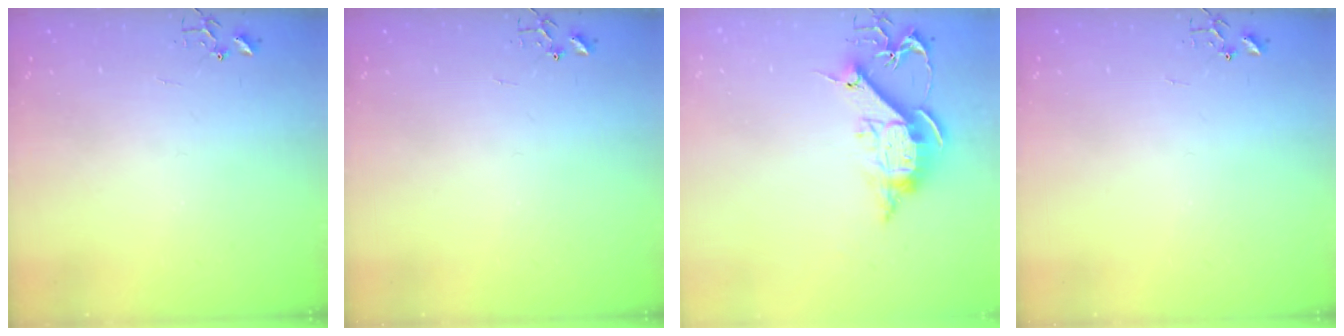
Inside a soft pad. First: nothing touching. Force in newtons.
{"total": 0.0}
{"total": 12.5, "press": 12.5, "slide": 0.2}
{"total": 0.0}